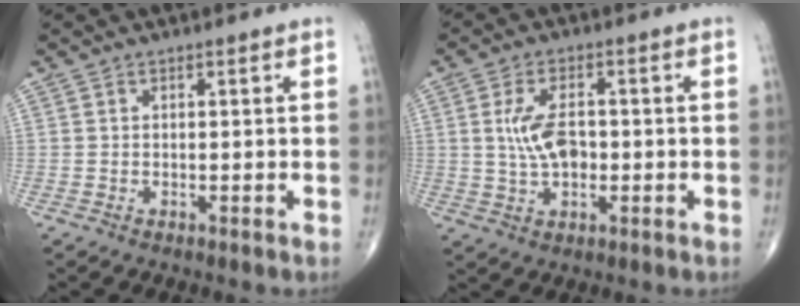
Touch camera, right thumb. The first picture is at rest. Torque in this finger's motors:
{"motor_torque": [-0.49, 0.58, 0.52, 0.42, 0.11]}